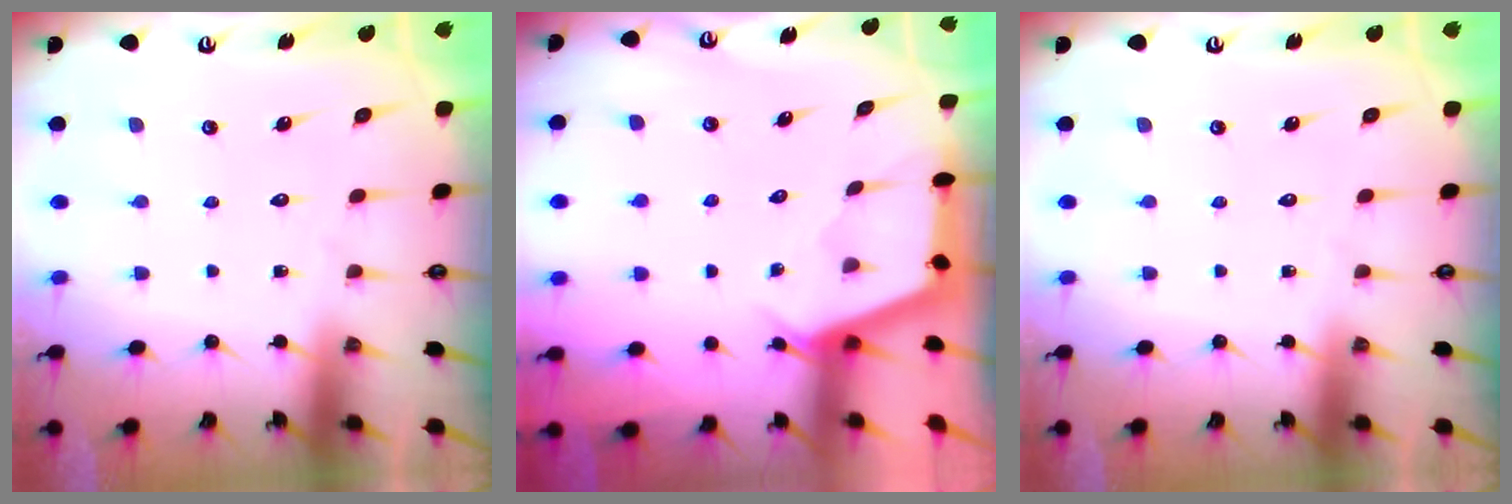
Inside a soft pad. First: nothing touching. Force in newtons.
{"total": 2.6, "press": 2.6, "slide": 0.3}
{"total": 0.0}